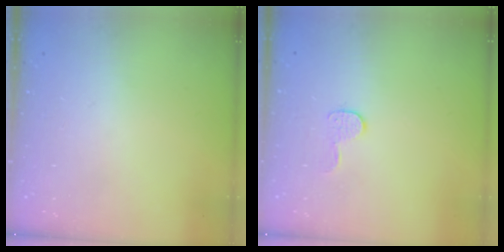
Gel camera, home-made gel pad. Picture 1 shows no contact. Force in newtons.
{"total": 5.7, "press": 5.7, "slide": 0.3}